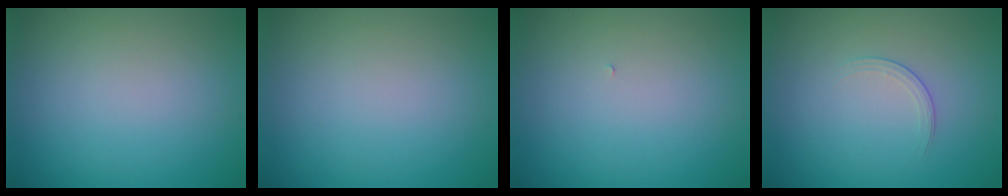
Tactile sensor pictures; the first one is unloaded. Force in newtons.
{"total": 0.0}
{"total": 0.0}
{"total": 1.3, "press": 0.5, "slide": 1.2}